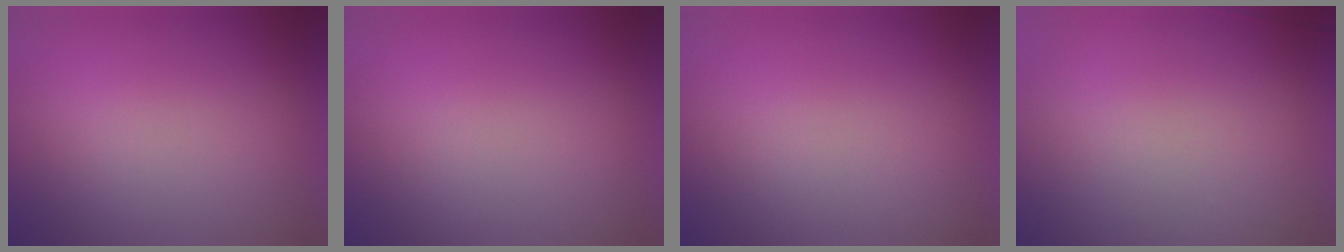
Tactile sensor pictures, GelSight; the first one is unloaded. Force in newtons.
{"total": 0.0}
{"total": 0.0}
{"total": 5.5}